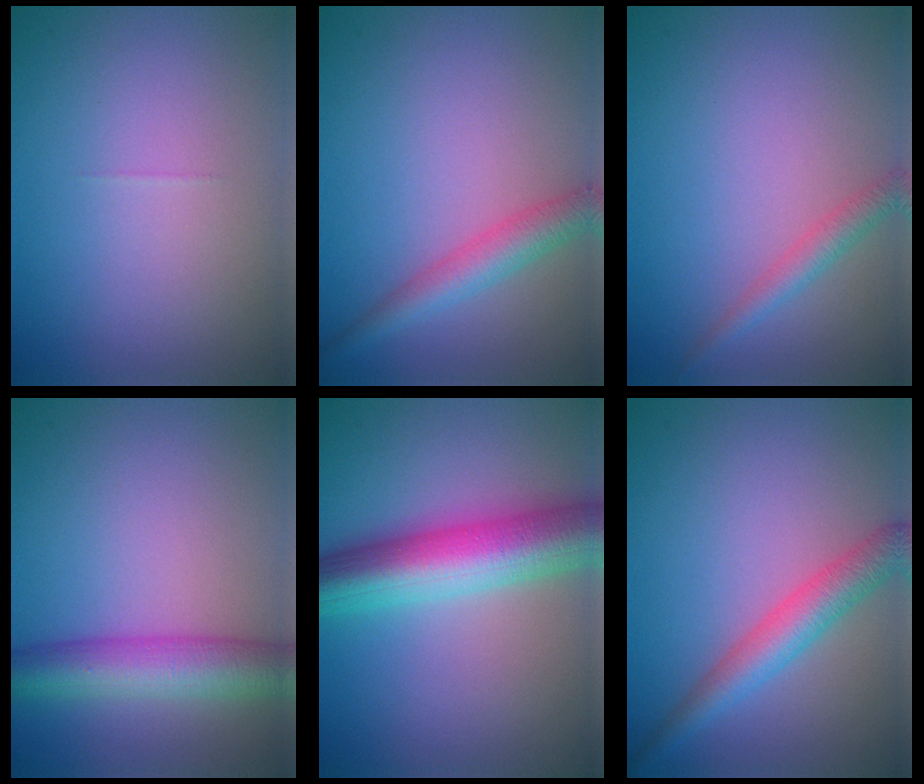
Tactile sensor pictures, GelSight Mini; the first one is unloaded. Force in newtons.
{"total": 3.3, "press": 3.3, "slide": 0.1}
{"total": 1.9, "press": 1.9, "slide": 0.0}
{"total": 6.0, "press": 6.0, "slide": 0.2}
{"total": 9.5, "press": 9.5, "slide": 0.1}
{"total": 3.9, "press": 3.9, "slide": 0.1}